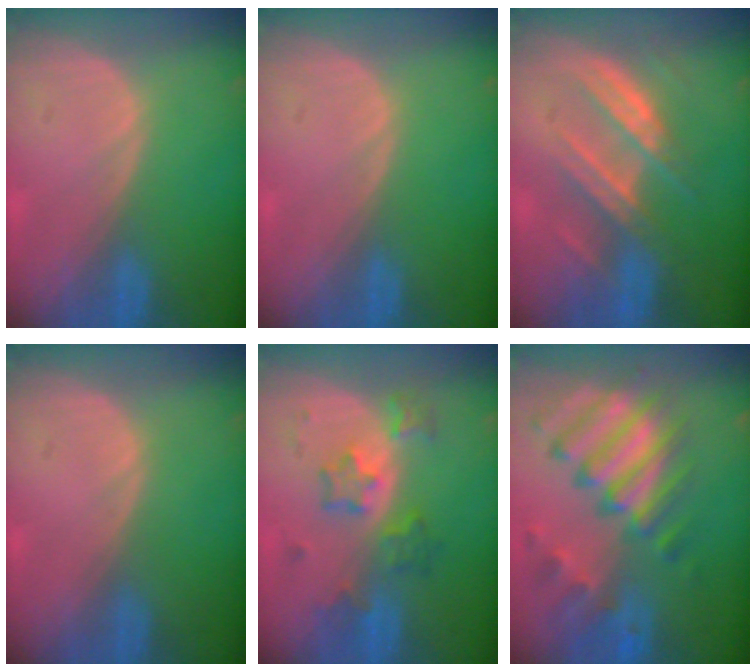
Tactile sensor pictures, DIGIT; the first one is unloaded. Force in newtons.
{"total": 0.0}
{"total": 7.4, "press": 7.2, "slide": 1.9}
{"total": 0.0}
{"total": 6.1, "press": 5.9, "slide": 1.6}
{"total": 11.4, "press": 9.9, "slide": 5.8}